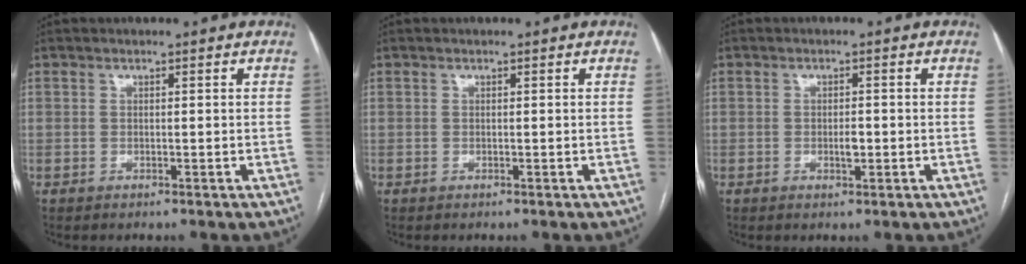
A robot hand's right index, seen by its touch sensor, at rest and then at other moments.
{"total": 0.0}
{"total": 1.9, "force": [-0.3, 0.7, 1.7], "torque": [-0.031, 0.000, -0.003]}